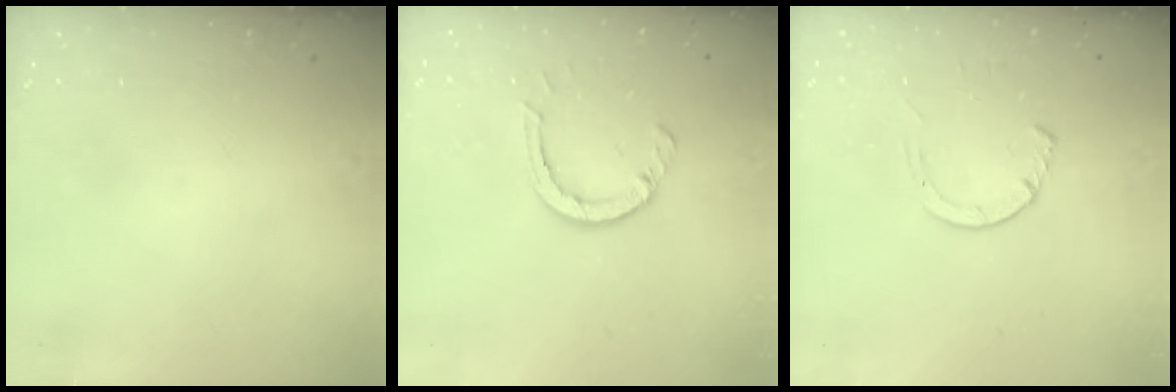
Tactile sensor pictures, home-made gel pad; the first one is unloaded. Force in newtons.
{"total": 5.7, "press": 5.6, "slide": 0.7}
{"total": 3.6, "press": 3.6, "slide": 0.5}